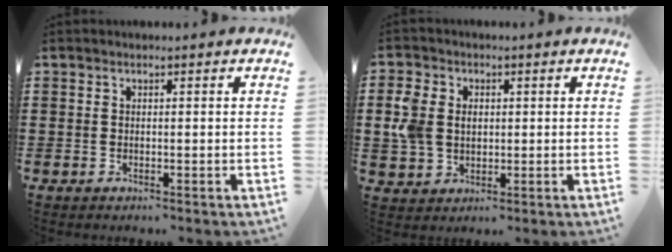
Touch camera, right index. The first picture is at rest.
{"total": 5.5, "force": [0.6, 4.5, 3.2], "torque": [-0.095, 0.009, 0.004]}